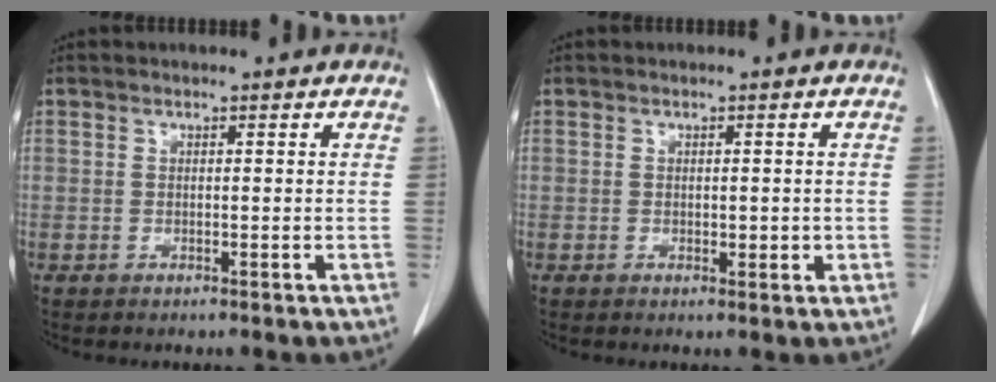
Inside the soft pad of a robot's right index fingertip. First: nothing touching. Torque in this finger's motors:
{"motor_torque": [0.02, 0.08, 0.04, 0.03]}